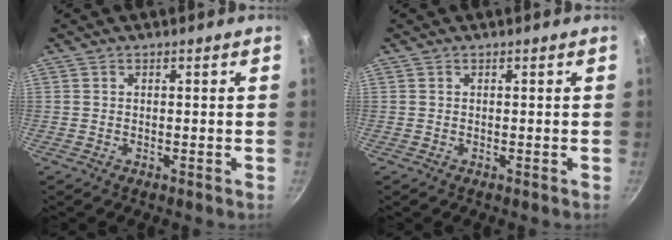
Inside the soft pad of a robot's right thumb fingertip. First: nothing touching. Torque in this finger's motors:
{"motor_torque": [-0.23, 0.01, 0.00, 0.00, 0.00]}